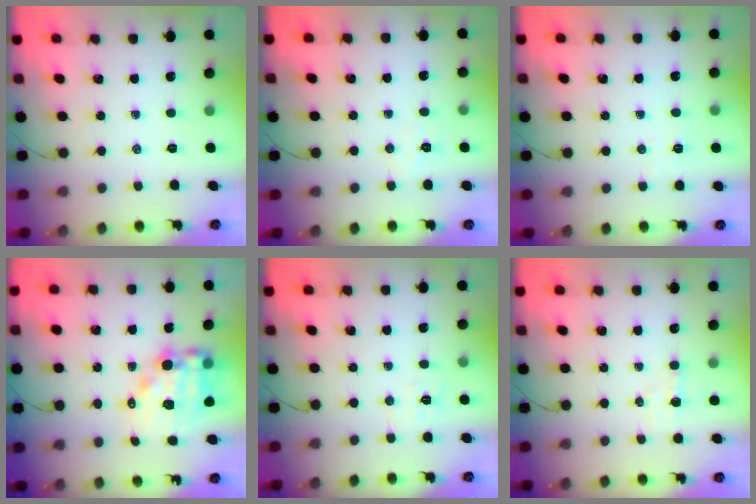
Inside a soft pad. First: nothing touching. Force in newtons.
{"total": 4.1, "press": 4.0, "slide": 0.8}
{"total": 2.6, "press": 2.5, "slide": 0.8}
{"total": 12.1, "press": 11.6, "slide": 3.3}
{"total": 5.0, "press": 4.8, "slide": 1.3}
{"total": 3.2, "press": 3.1, "slide": 0.8}